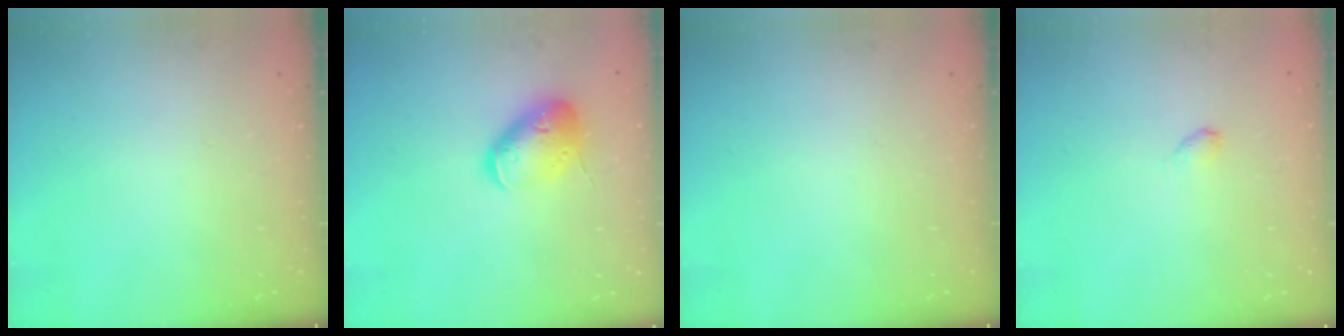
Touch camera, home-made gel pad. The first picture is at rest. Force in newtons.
{"total": 13.2, "press": 13.1, "slide": 1.8}
{"total": 0.0}
{"total": 2.9, "press": 2.9, "slide": 0.4}